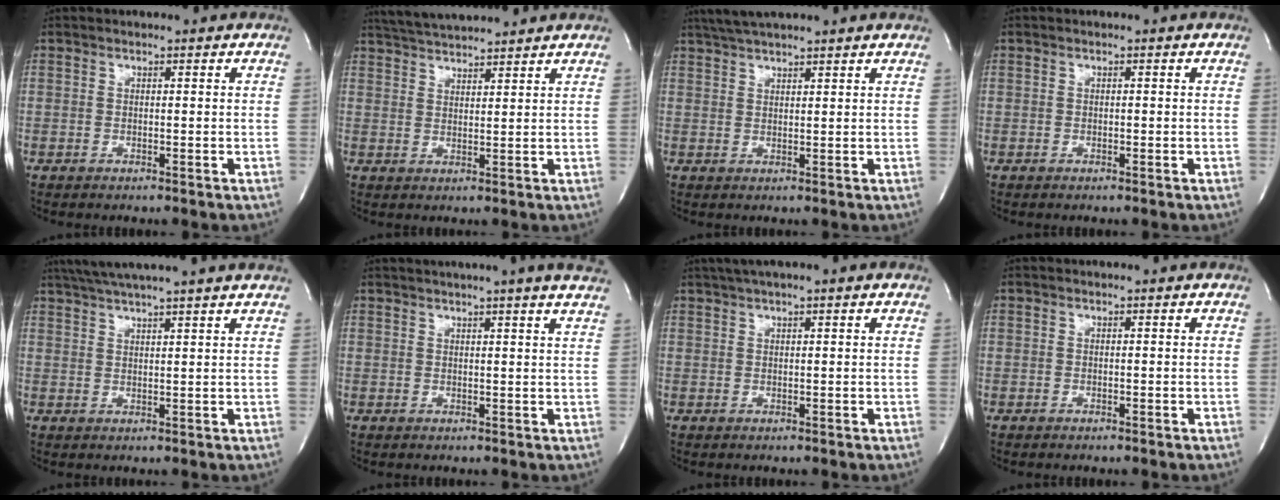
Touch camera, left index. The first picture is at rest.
{"total": 8.1, "force": [7.7, -0.1, 2.6], "torque": [-0.055, 0.027, 0.127]}
{"total": 6.2, "force": [5.4, -0.1, 3.0], "torque": [-0.057, 0.030, 0.092]}
{"total": 0.0}
{"total": 11.6, "force": [9.9, -1.1, 5.8], "torque": [-0.103, 0.027, 0.137]}
{"total": 10.6, "force": [9.1, -1.1, 5.4], "torque": [-0.080, 0.005, 0.094]}
{"total": 5.6, "force": [4.1, 0.0, 3.9], "torque": [-0.066, 0.033, 0.066]}
{"total": 0.0}